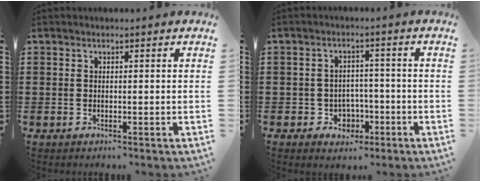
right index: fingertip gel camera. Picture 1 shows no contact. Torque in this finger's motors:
{"motor_torque": [0.60, -0.52, 0.22, 0.00]}